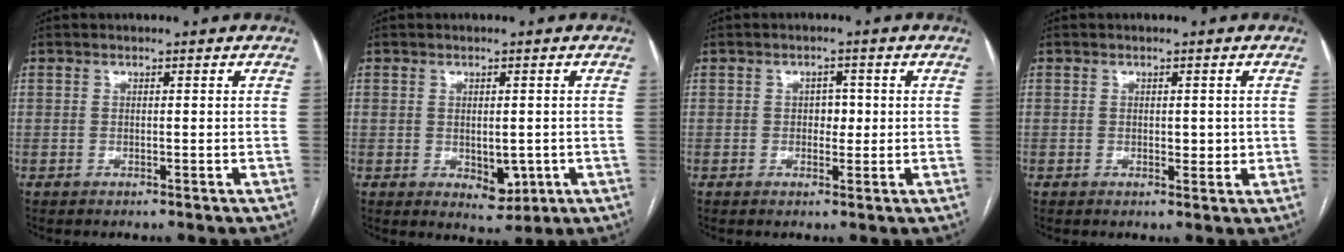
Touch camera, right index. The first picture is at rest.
{"total": 4.6, "force": [-0.7, 2.7, 3.6], "torque": [-0.050, -0.004, 0.005]}
{"total": 2.4, "force": [0.1, 1.6, 1.8], "torque": [-0.018, 0.004, 0.001]}
{"total": 2.3, "force": [0.2, 1.4, 1.8], "torque": [-0.023, 0.000, 0.007]}